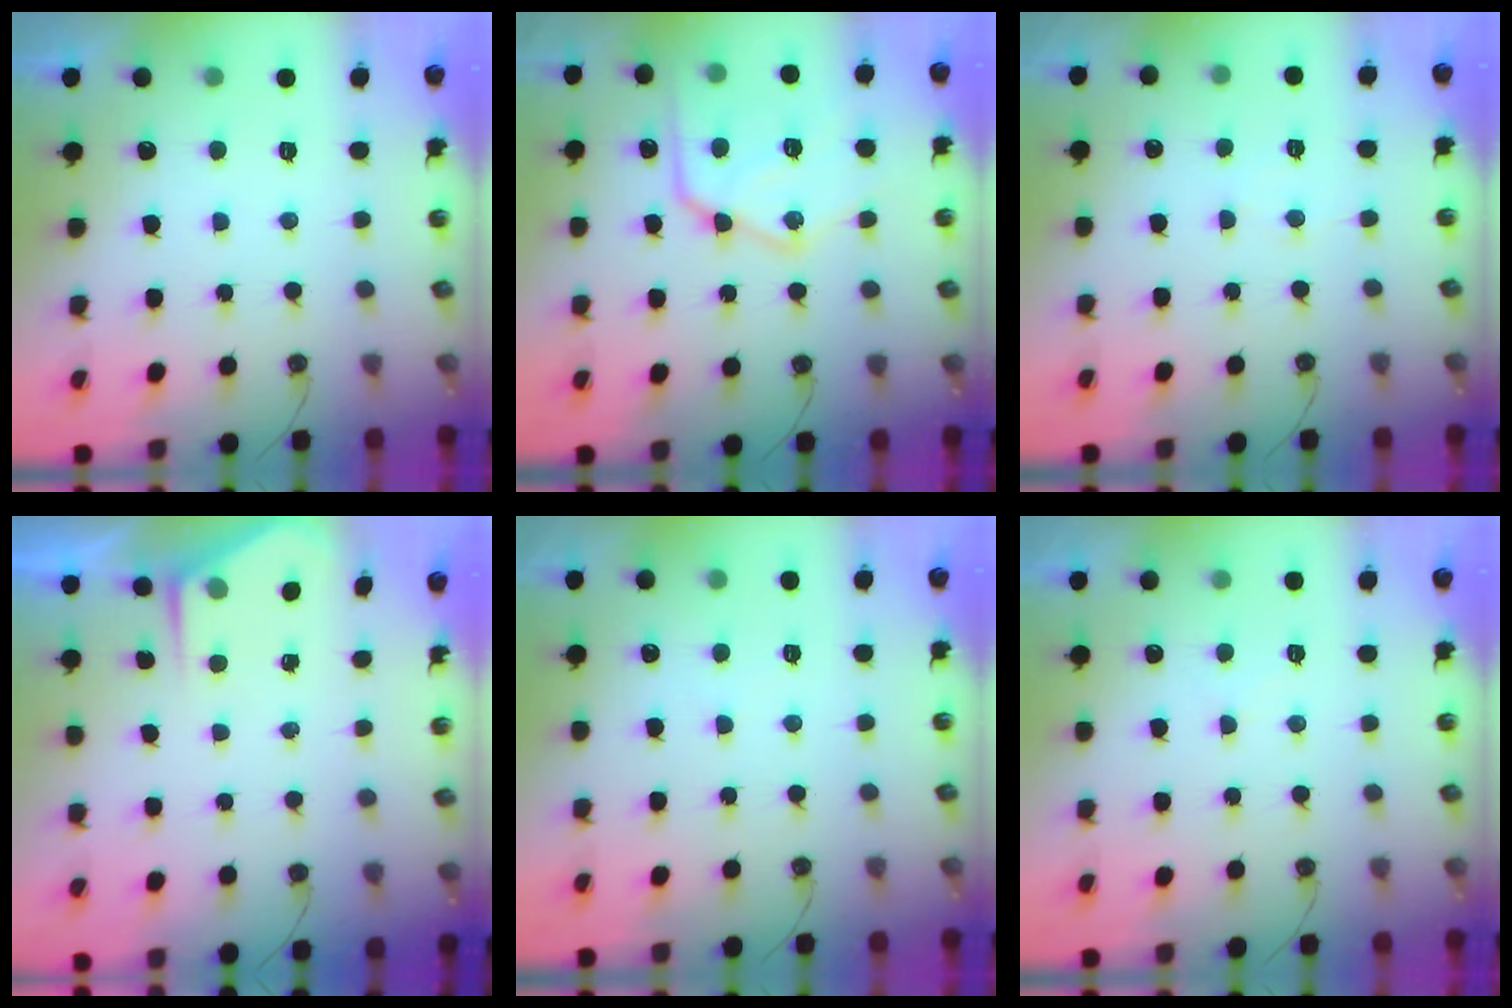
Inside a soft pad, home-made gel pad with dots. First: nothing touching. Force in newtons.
{"total": 18.0, "press": 17.9, "slide": 1.8}
{"total": 3.6, "press": 3.5, "slide": 0.5}
{"total": 2.8, "press": 2.8, "slide": 0.4}
{"total": 2.7, "press": 2.7, "slide": 0.4}
{"total": 4.7, "press": 4.7, "slide": 0.6}